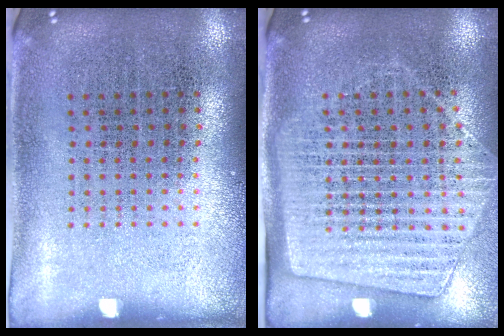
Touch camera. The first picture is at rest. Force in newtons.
{"total": 1.7, "press": 1.4, "slide": 1.0}